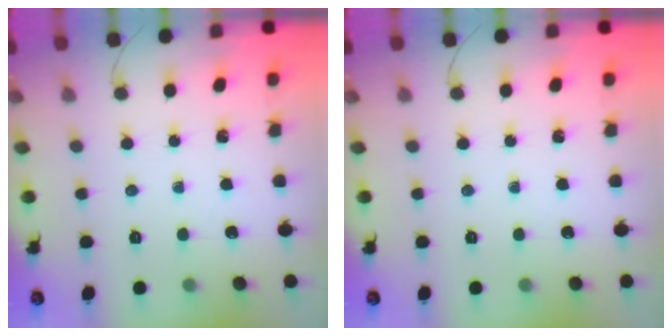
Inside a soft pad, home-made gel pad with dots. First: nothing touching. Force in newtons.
{"total": 0.0}